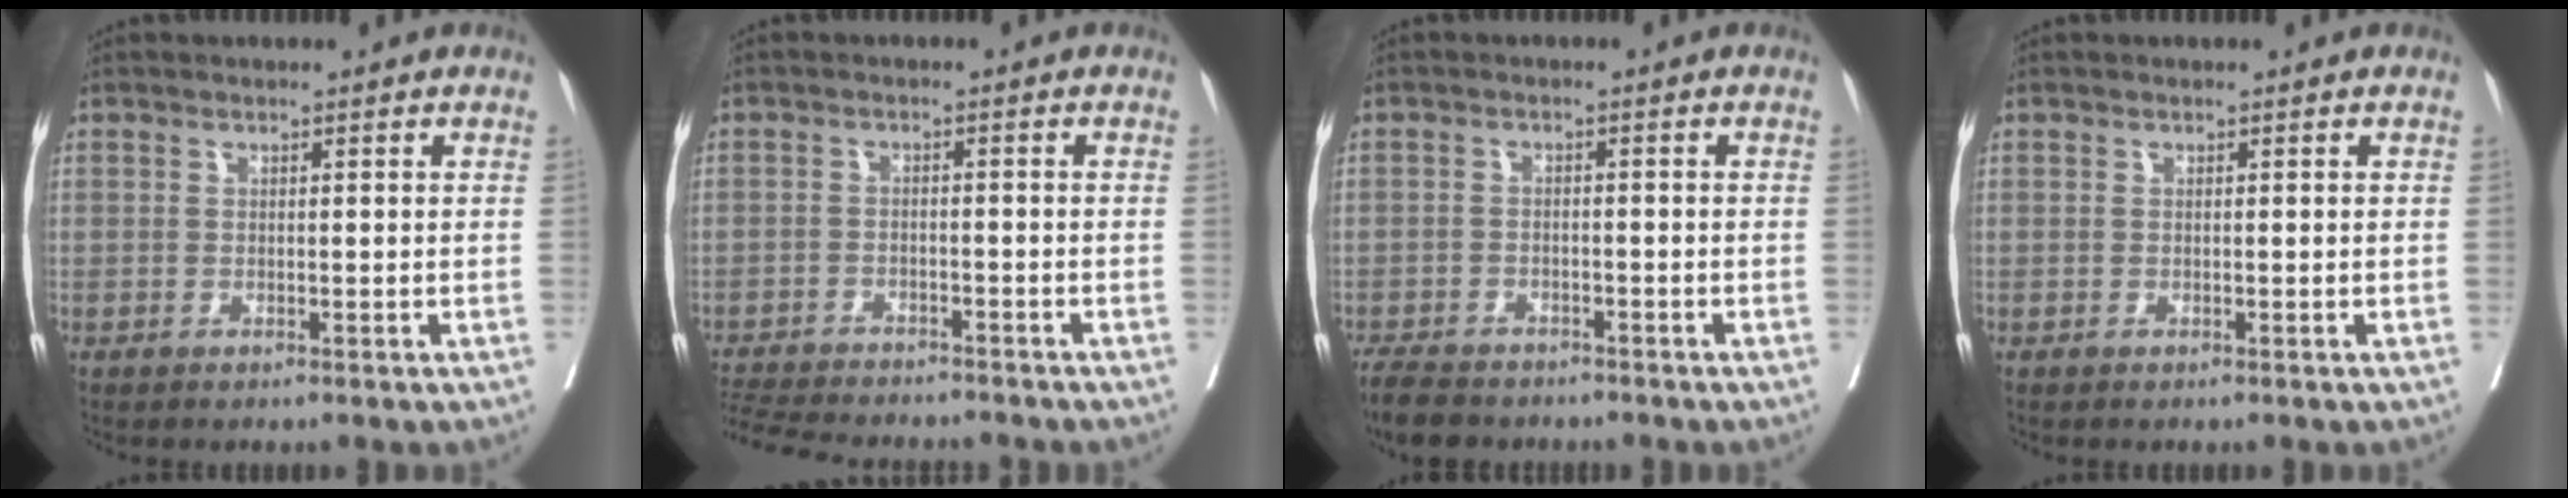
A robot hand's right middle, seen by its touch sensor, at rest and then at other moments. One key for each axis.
{"total": 12.8, "fx": -11.8, "fy": 2.2, "fz": 4.4, "tx": -0.090, "ty": -0.011, "tz": -0.171}
{"total": 6.8, "fx": -5.8, "fy": 2.4, "fz": 2.4, "tx": -0.040, "ty": -0.011, "tz": -0.092}
{"total": 0.0}